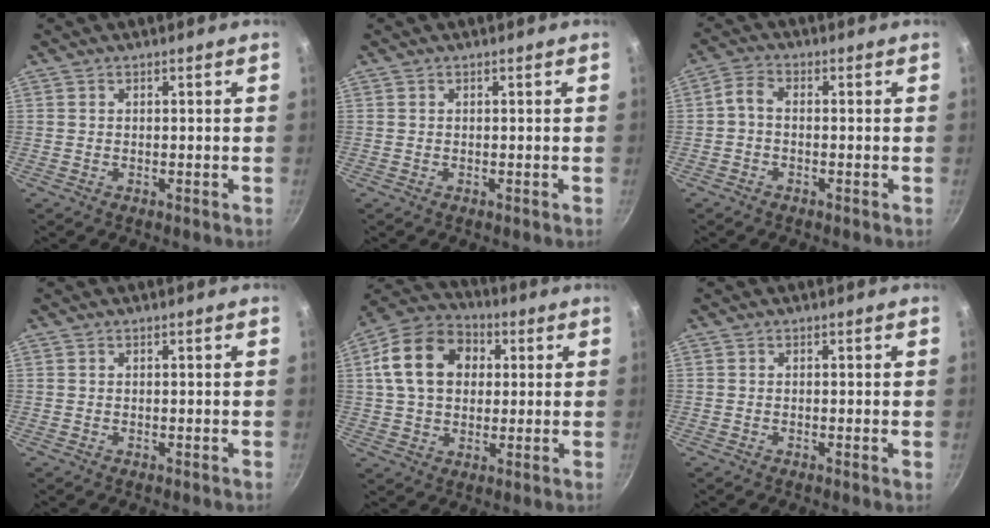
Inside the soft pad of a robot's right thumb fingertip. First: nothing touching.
{"total": 0.0}
{"total": 2.9, "force": [-0.8, 1.8, 2.2], "torque": [-0.053, 0.016, -0.026]}
{"total": 0.0}
{"total": 15.1, "force": [3.2, 11.3, 9.5], "torque": [-0.144, 0.020, 0.040]}
{"total": 0.5, "force": [-0.1, -0.1, 0.5], "torque": [-0.007, -0.002, -0.004]}